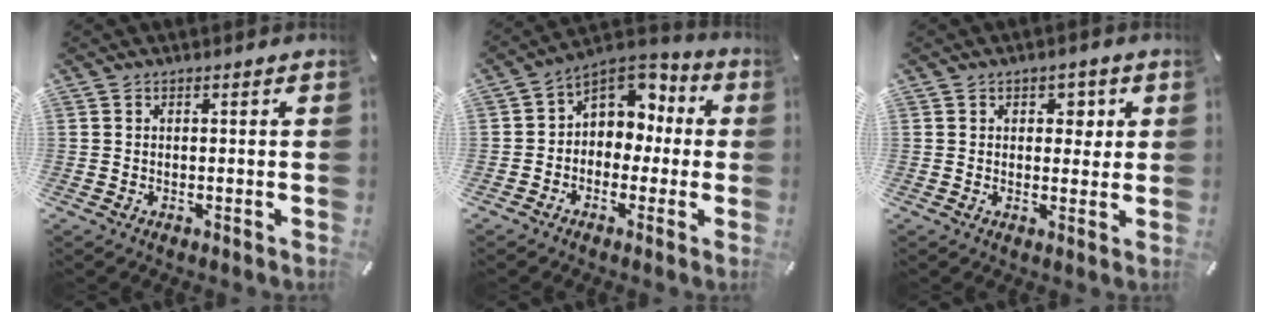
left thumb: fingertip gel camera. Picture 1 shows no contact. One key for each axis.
{"total": 8.4, "fx": 1.9, "fy": 7.4, "fz": 3.5, "tx": -0.056, "ty": -0.013, "tz": 0.038}
{"total": 4.1, "fx": 1.3, "fy": 2.9, "fz": 2.6, "tx": -0.017, "ty": -0.008, "tz": 0.011}